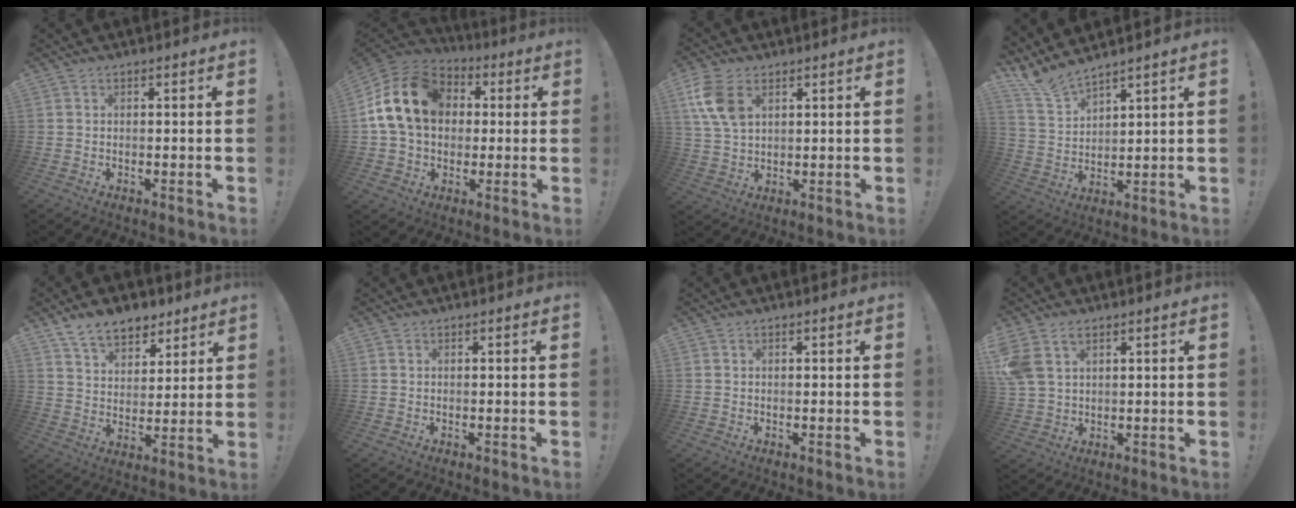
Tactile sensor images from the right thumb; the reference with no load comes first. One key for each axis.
{"total": 18.4, "fx": 3.4, "fy": 13.9, "fz": 11.6, "tx": -0.203, "ty": 0.012, "tz": 0.068}
{"total": 10.5, "fx": 4.4, "fy": 6.5, "fz": 6.9, "tx": -0.140, "ty": -0.002, "tz": 0.086}
{"total": 7.7, "fx": 7.2, "fy": 1.5, "fz": 2.2, "tx": -0.070, "ty": -0.048, "tz": 0.141}
{"total": 11.2, "fx": 8.1, "fy": 6.5, "fz": 4.2, "tx": -0.072, "ty": -0.045, "tz": 0.157}
{"total": 0.0}
{"total": 0.0}
{"total": 6.8, "fx": 3.6, "fy": 4.4, "fz": 3.7, "tx": -0.069, "ty": -0.005, "tz": 0.074}